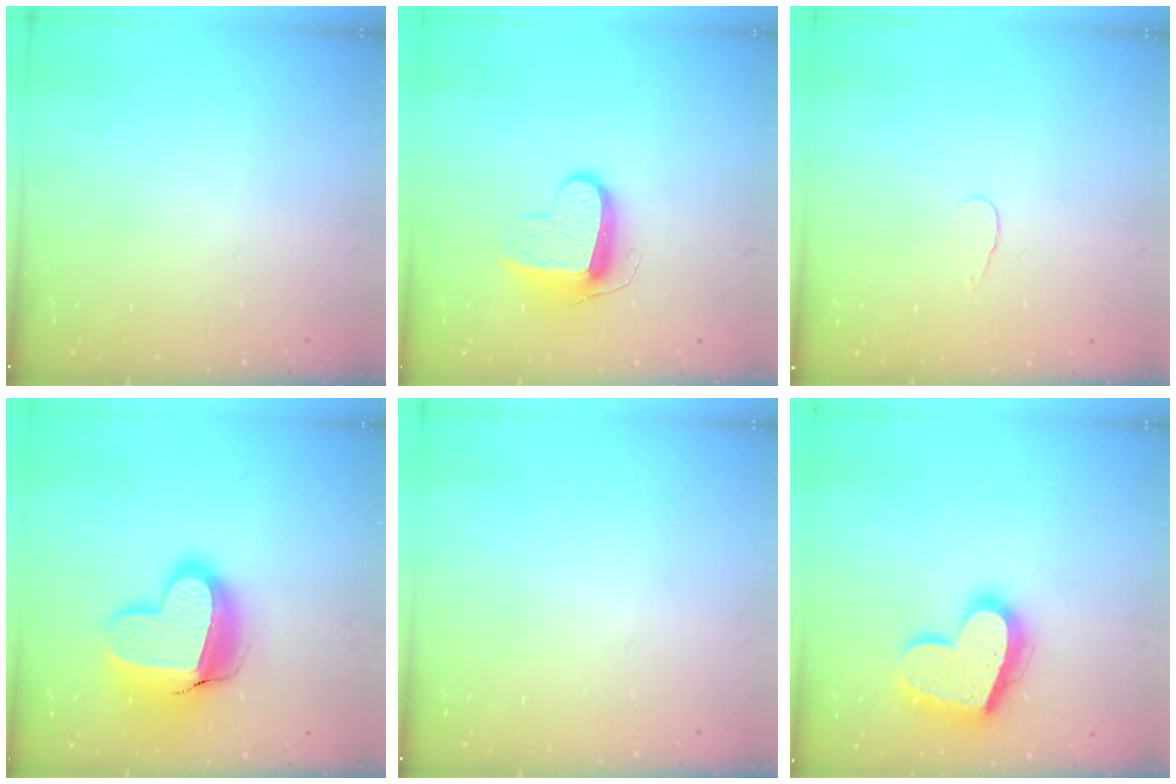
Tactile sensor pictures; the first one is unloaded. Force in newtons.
{"total": 10.0, "press": 10.0, "slide": 0.2}
{"total": 3.4, "press": 3.4, "slide": 0.4}
{"total": 19.2, "press": 19.2, "slide": 1.5}
{"total": 0.0}
{"total": 20.3, "press": 20.3, "slide": 1.5}